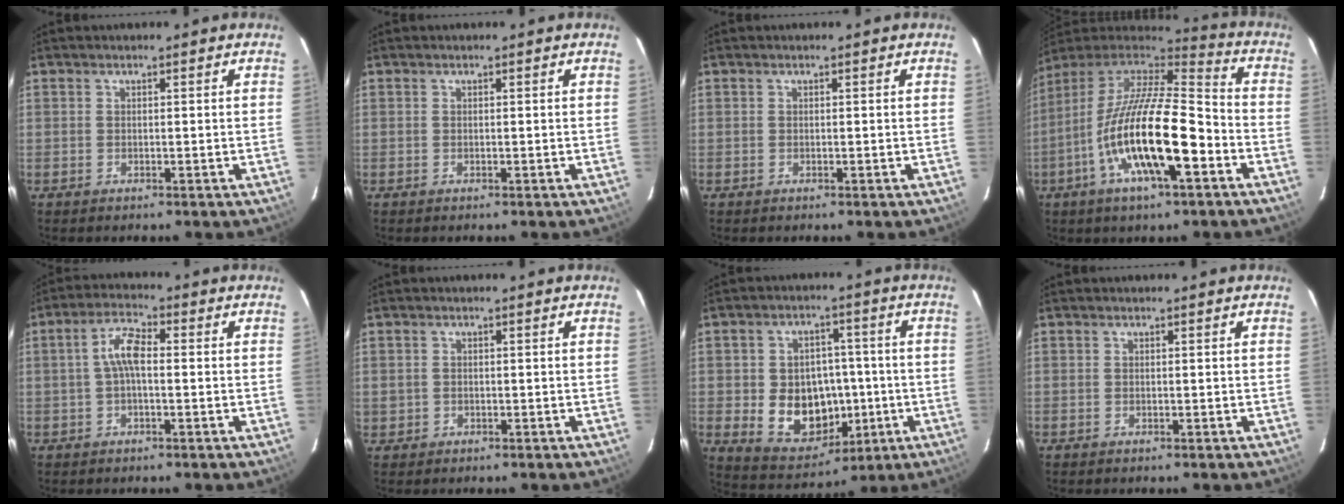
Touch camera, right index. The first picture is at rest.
{"total": 0.0}
{"total": 0.0}
{"total": 20.8, "force": [-7.4, 5.5, 18.6], "torque": [-0.342, -0.026, -0.142]}
{"total": 5.3, "force": [-0.1, 1.9, 5.0], "torque": [-0.103, 0.017, -0.003]}
{"total": 1.7, "force": [-0.3, 1.7, 0.3], "torque": [-0.007, 0.001, 0.000]}
{"total": 13.0, "force": [-2.2, 10.4, 7.5], "torque": [-0.158, 0.008, -0.011]}
{"total": 0.0}